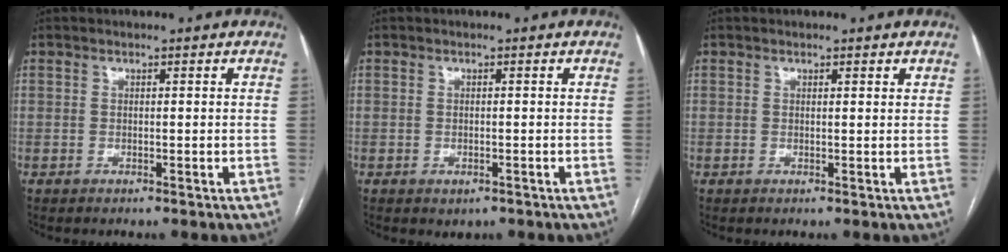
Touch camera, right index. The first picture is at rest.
{"total": 1.4, "force": [-0.7, 0.9, 0.7], "torque": [-0.009, 0.000, 0.000]}
{"total": 0.8, "force": [0.7, 0.1, 0.4], "torque": [-0.005, 0.001, 0.007]}